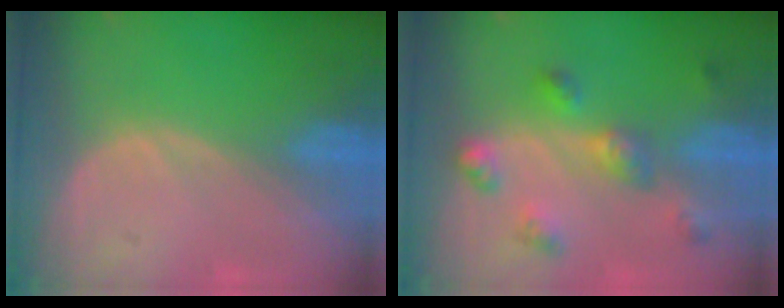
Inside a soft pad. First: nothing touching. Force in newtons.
{"total": 6.4, "press": 5.7, "slide": 2.8}